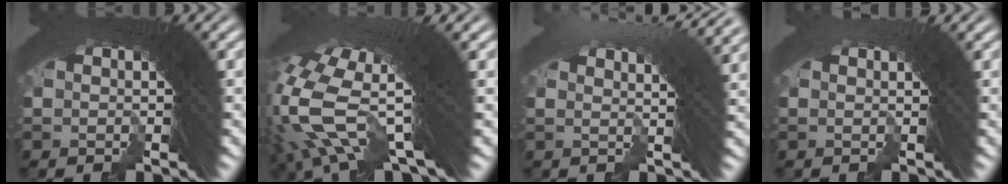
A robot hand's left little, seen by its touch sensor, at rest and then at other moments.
{"total": 10.9, "force": [2.3, 4.8, 9.5], "torque": [-0.174, 0.005, 0.034]}
{"total": 5.8, "force": [4.0, 0.5, 4.2], "torque": [-0.033, 0.031, 0.045]}
{"total": 1.2, "force": [0.9, -0.7, 0.4], "torque": [0.001, 0.009, 0.012]}